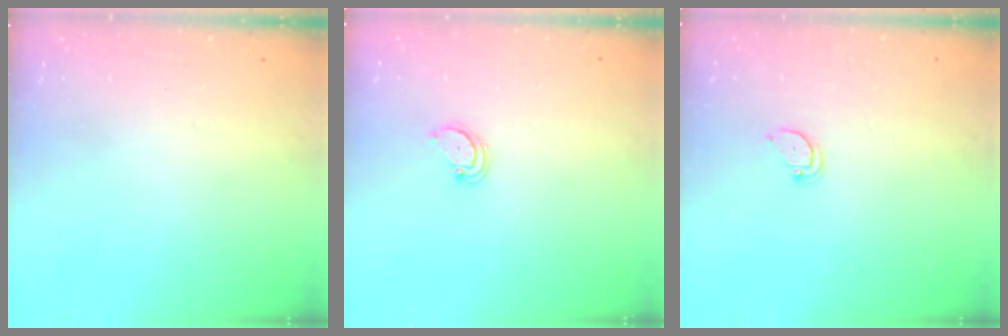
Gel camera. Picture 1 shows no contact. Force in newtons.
{"total": 2.2, "press": 2.2, "slide": 0.3}
{"total": 2.6, "press": 2.6, "slide": 0.0}